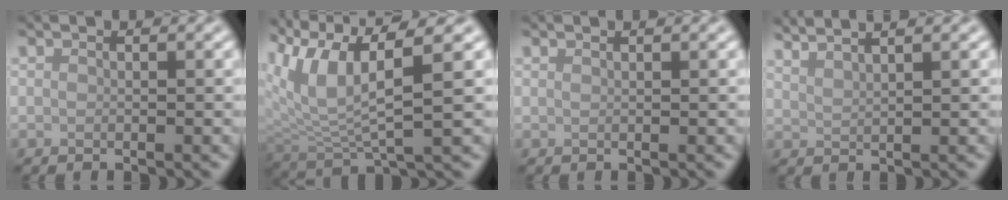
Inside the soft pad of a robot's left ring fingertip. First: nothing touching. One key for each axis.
{"total": 7.5, "fx": 2.9, "fy": 2.4, "fz": 6.5, "tx": -0.142, "ty": 0.002, "tz": 0.056}
{"total": 0.6, "fx": 0.5, "fy": 0.1, "fz": 0.3, "tx": -0.001, "ty": 0.000, "tz": 0.005}
{"total": 4.1, "fx": 3.4, "fy": 1.1, "fz": 2.1, "tx": -0.012, "ty": 0.022, "tz": 0.031}